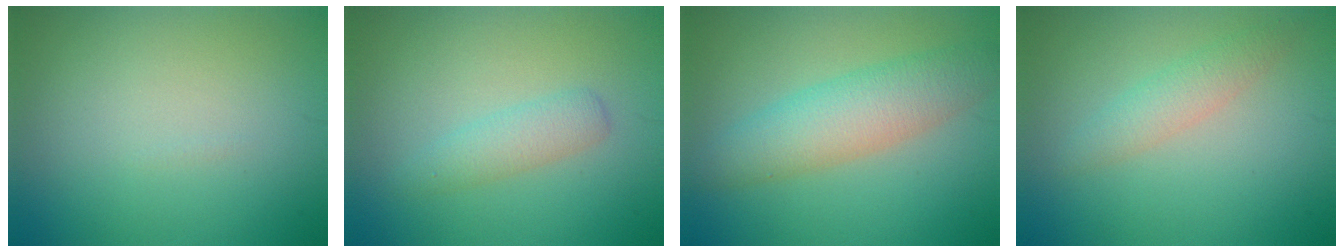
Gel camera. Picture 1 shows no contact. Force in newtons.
{"total": 2.0, "press": 2.0, "slide": 0.1}
{"total": 5.0, "press": 5.0, "slide": 0.1}
{"total": 2.1, "press": 2.1, "slide": 0.1}